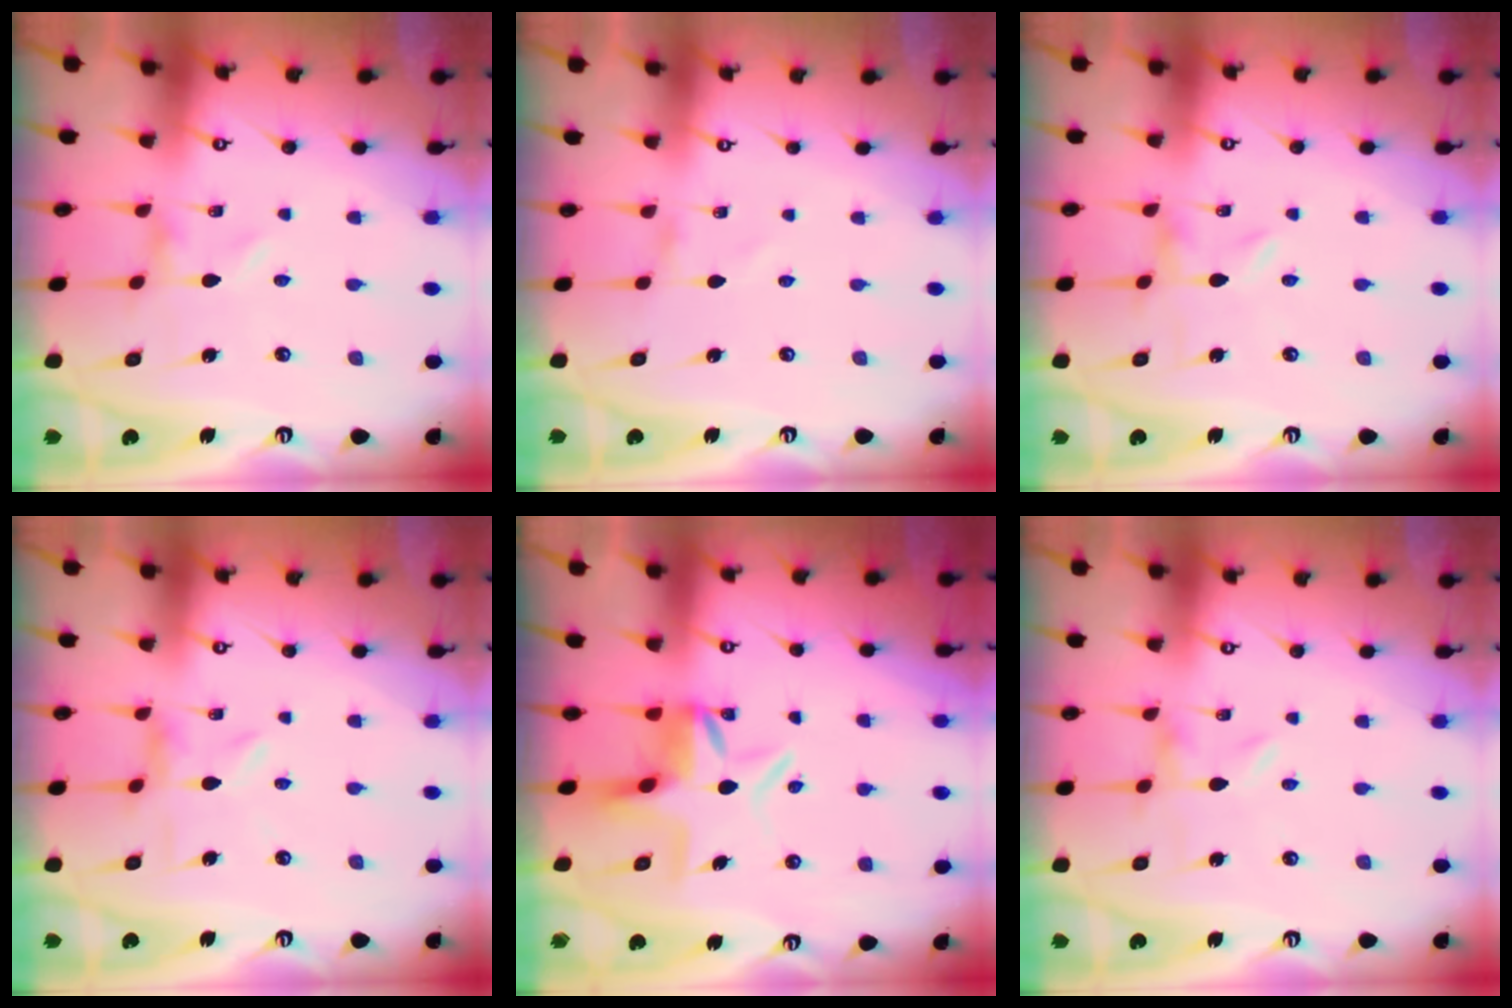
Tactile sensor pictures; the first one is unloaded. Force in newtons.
{"total": 0.0}
{"total": 0.0}
{"total": 2.0, "press": 2.0, "slide": 0.3}
{"total": 6.6, "press": 6.6, "slide": 0.6}
{"total": 0.0}